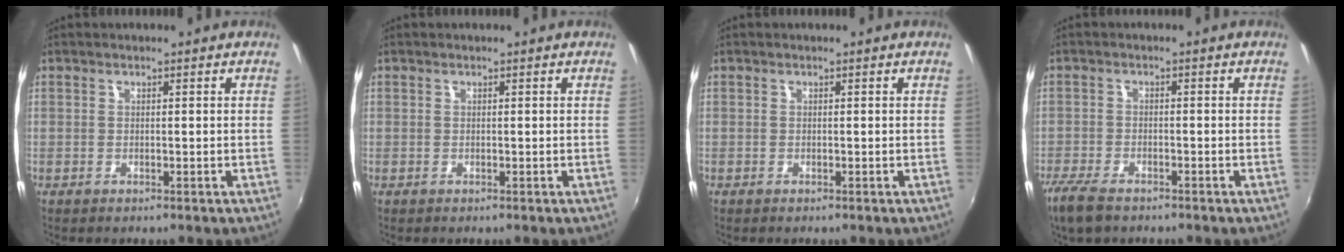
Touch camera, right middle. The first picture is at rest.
{"total": 0.0}
{"total": 0.0}
{"total": 6.5, "force": [-5.0, 2.3, 3.5], "torque": [-0.099, -0.021, -0.098]}